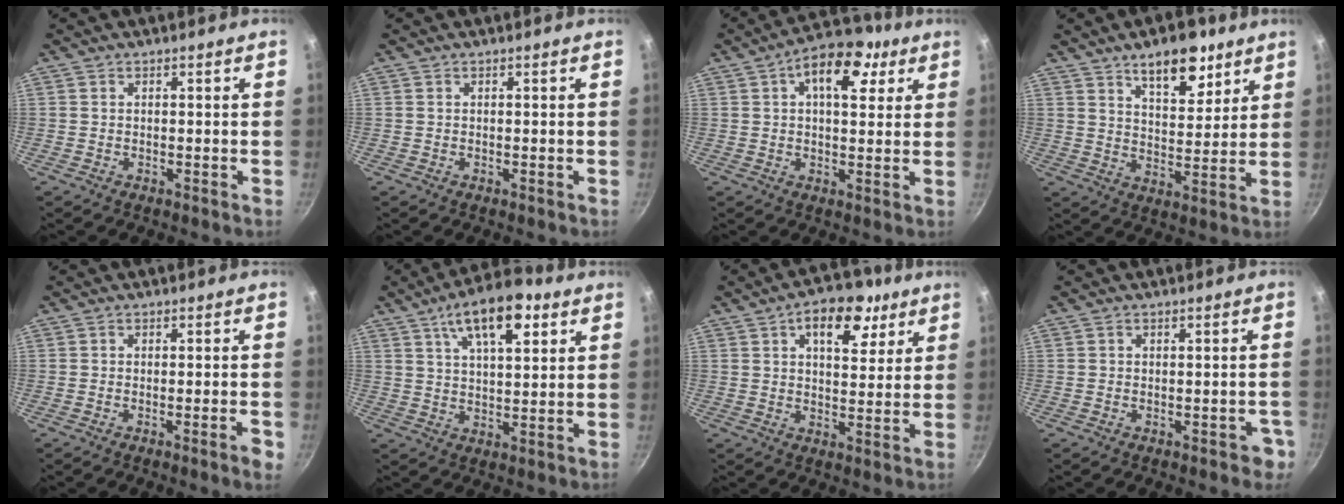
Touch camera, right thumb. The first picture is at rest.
{"total": 0.0}
{"total": 11.4, "force": [4.4, 6.3, 8.5], "torque": [-0.091, -0.008, 0.052]}
{"total": 11.3, "force": [7.2, 5.1, 7.0], "torque": [-0.065, -0.042, 0.110]}
{"total": 3.2, "force": [-1.5, 0.3, 2.8], "torque": [-0.038, 0.007, -0.020]}
{"total": 12.9, "force": [6.1, 5.5, 10.0], "torque": [-0.142, -0.009, 0.093]}
{"total": 10.9, "force": [5.0, 6.1, 7.5], "torque": [-0.067, -0.019, 0.065]}
{"total": 3.5, "force": [-1.7, 1.9, 2.5], "torque": [-0.010, 0.022, -0.011]}